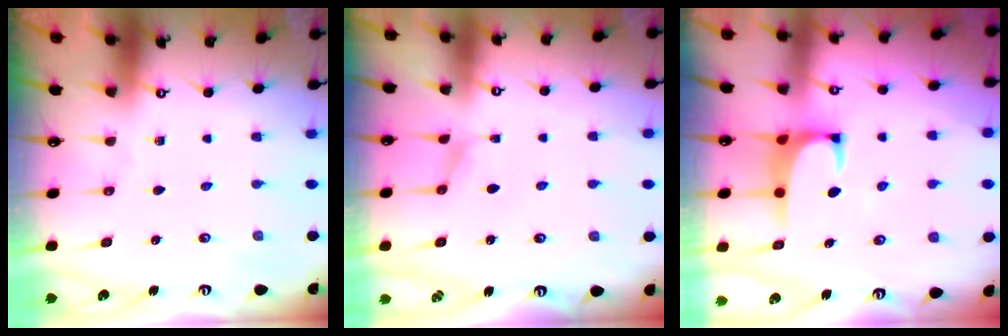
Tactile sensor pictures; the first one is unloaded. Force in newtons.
{"total": 0.7, "press": 0.4, "slide": 0.6}
{"total": 1.2, "press": 1.0, "slide": 0.5}